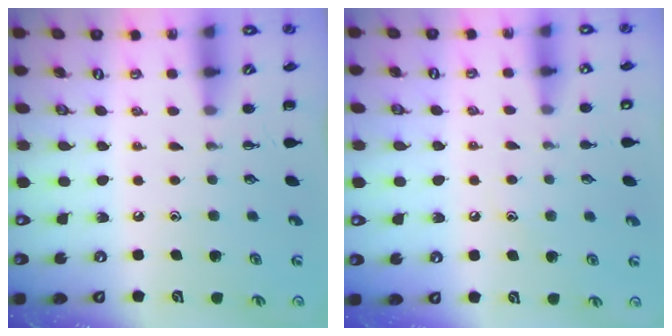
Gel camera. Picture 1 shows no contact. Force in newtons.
{"total": 6.5, "press": 6.4, "slide": 1.4}